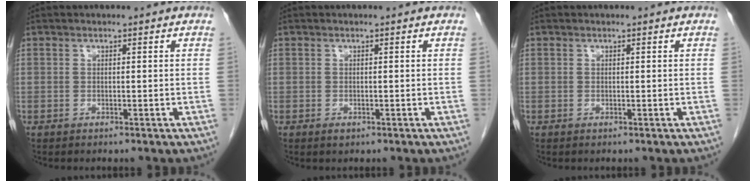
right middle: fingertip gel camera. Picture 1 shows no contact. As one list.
[{"total": 0.6, "force": [-0.3, 0.4, 0.4], "torque": [-0.008, 0.000, -0.002]}, {"total": 0.0}]